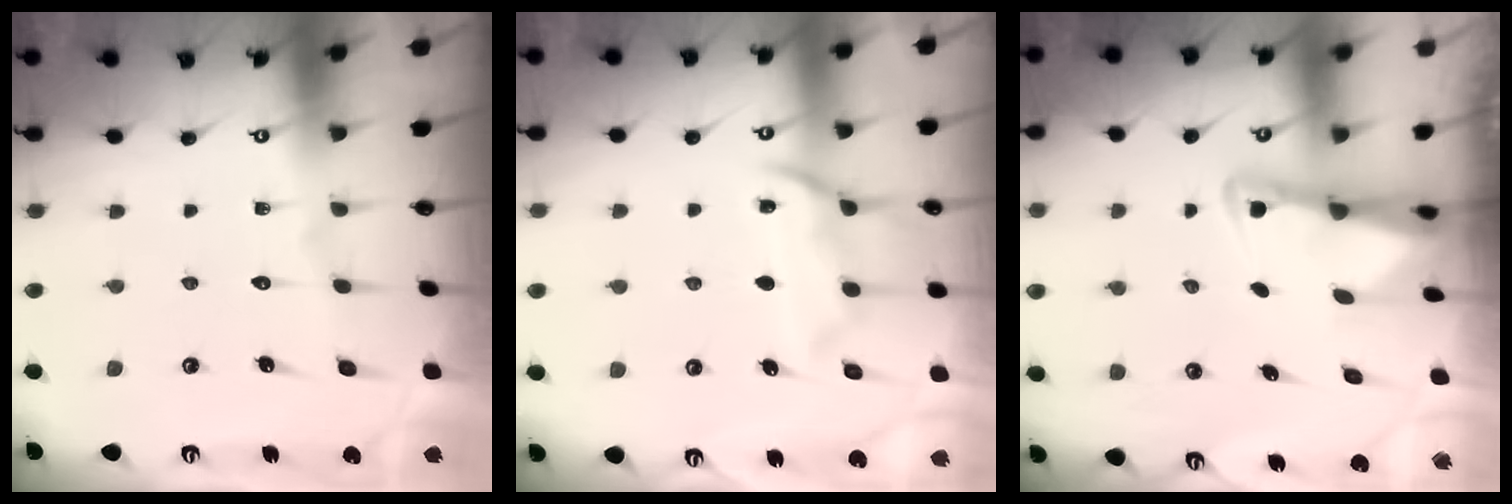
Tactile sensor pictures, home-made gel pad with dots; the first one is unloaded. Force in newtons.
{"total": 10.6, "press": 10.6, "slide": 1.2}
{"total": 2.4, "press": 2.3, "slide": 0.6}